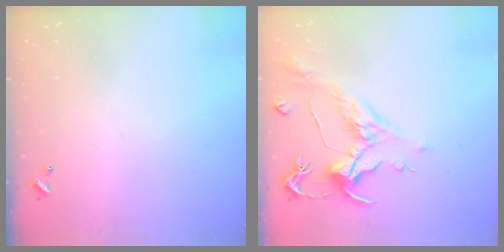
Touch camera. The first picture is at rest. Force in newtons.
{"total": 1.6, "press": 0.6, "slide": 1.4}